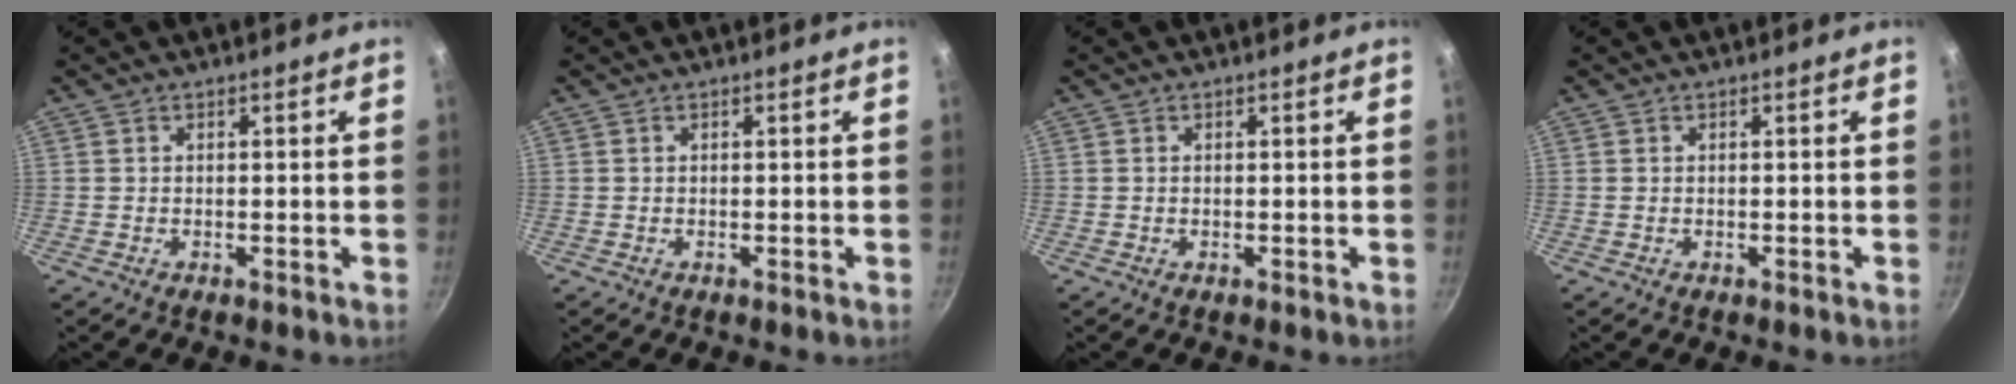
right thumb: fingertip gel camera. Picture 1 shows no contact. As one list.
[{"total": 0.0}, {"total": 0.0}, {"total": 0.0}]